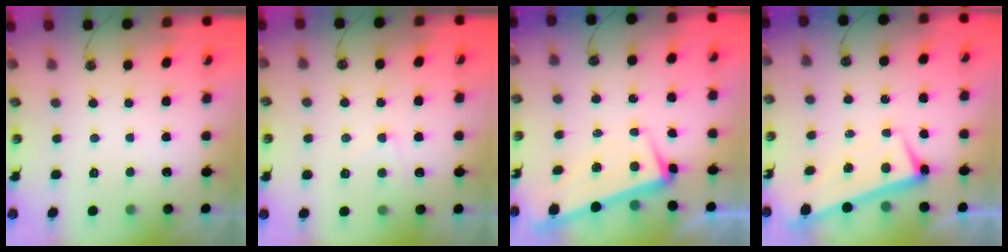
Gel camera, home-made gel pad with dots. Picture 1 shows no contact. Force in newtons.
{"total": 2.6, "press": 2.5, "slide": 0.4}
{"total": 2.8, "press": 2.3, "slide": 1.7}
{"total": 2.6, "press": 2.5, "slide": 0.6}